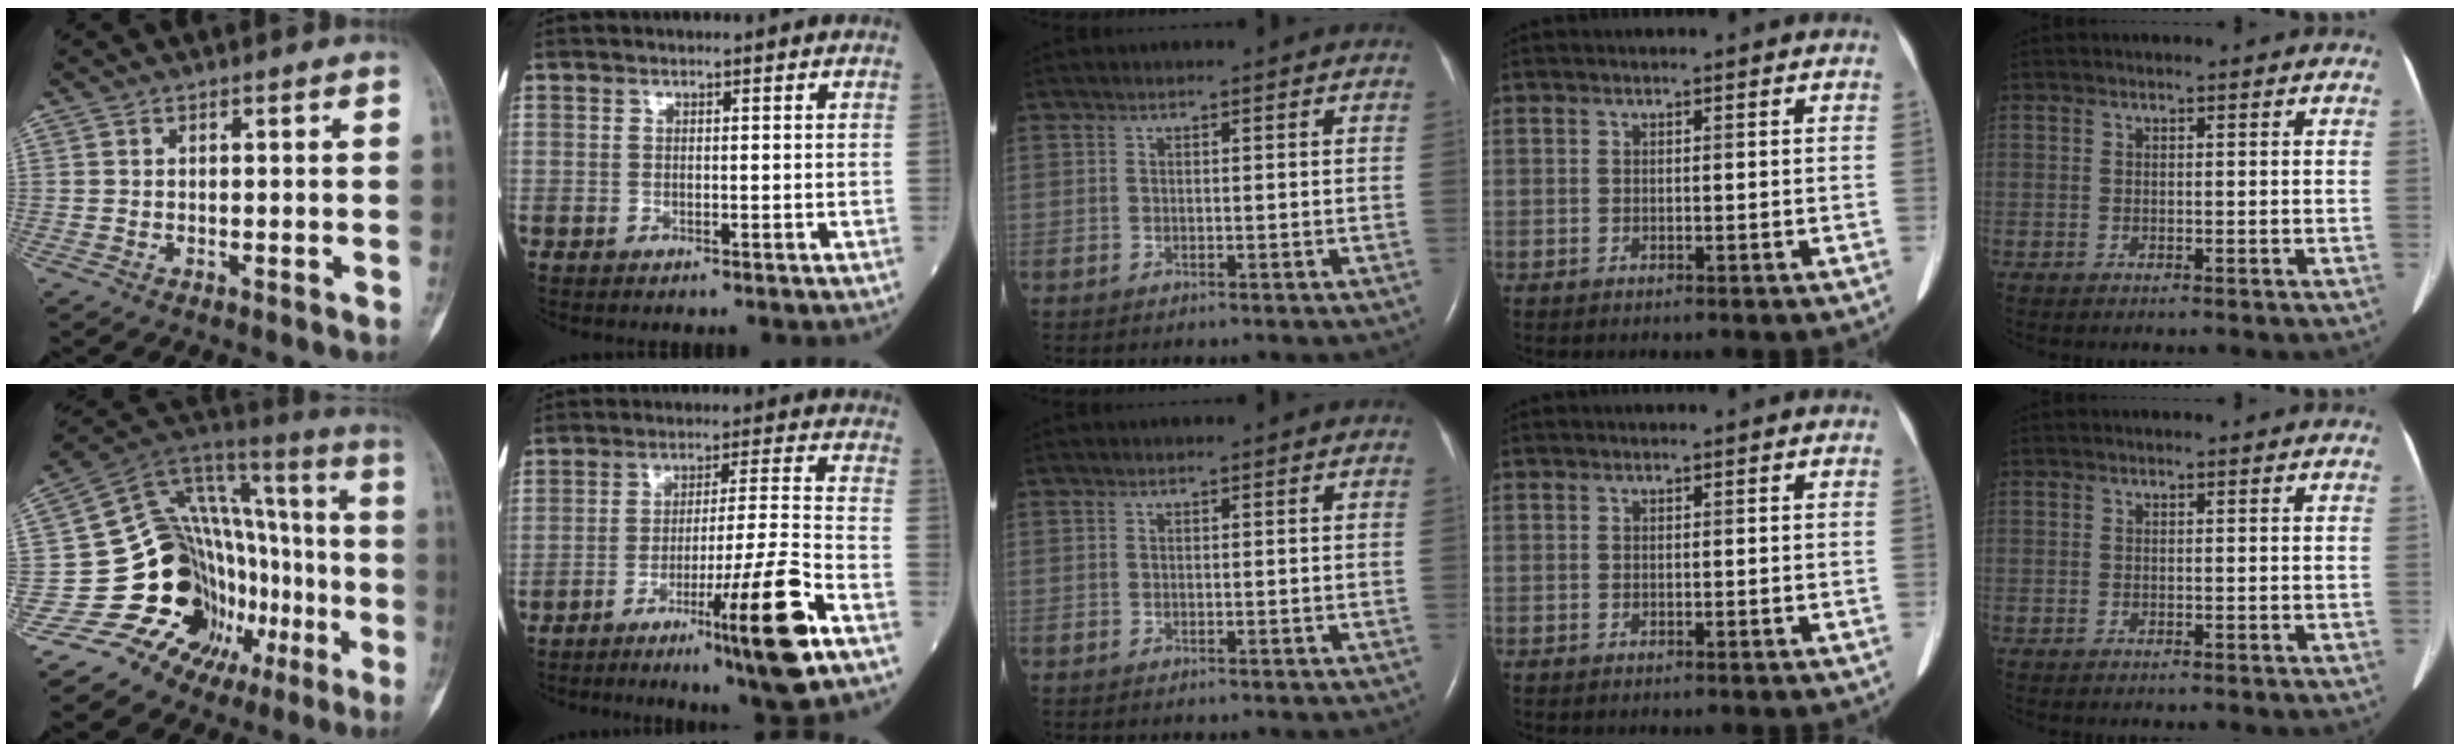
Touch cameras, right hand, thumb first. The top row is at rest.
{"thumb": {"total": 28.4, "force": [-9.6, 18.7, 19.1], "torque": [-0.231, 0.124, -0.138]}, "index": {"total": 13.6, "force": [-7.3, -1.4, 11.4], "torque": [-0.188, -0.021, -0.119]}}